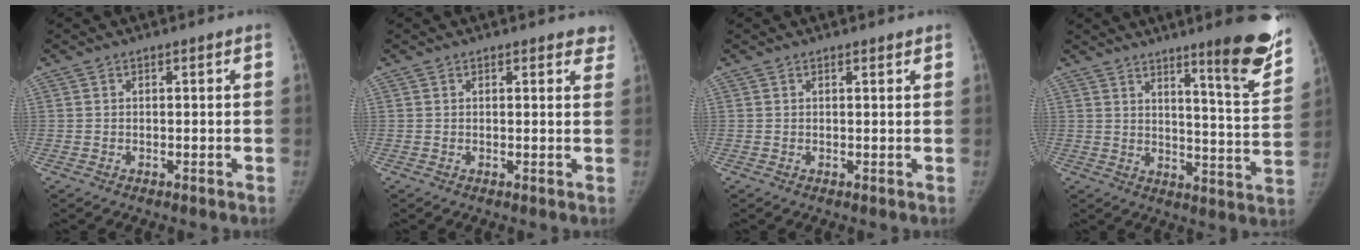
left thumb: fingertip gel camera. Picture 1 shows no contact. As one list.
[{"total": 3.0, "force": [2.5, 1.2, 1.1], "torque": [0.015, -0.009, 0.015]}, {"total": 0.8, "force": [0.7, 0.2, 0.4], "torque": [-0.007, -0.005, 0.010]}, {"total": 14.9, "force": [10.1, 1.7, 10.9], "torque": [-0.118, -0.077, 0.142]}]